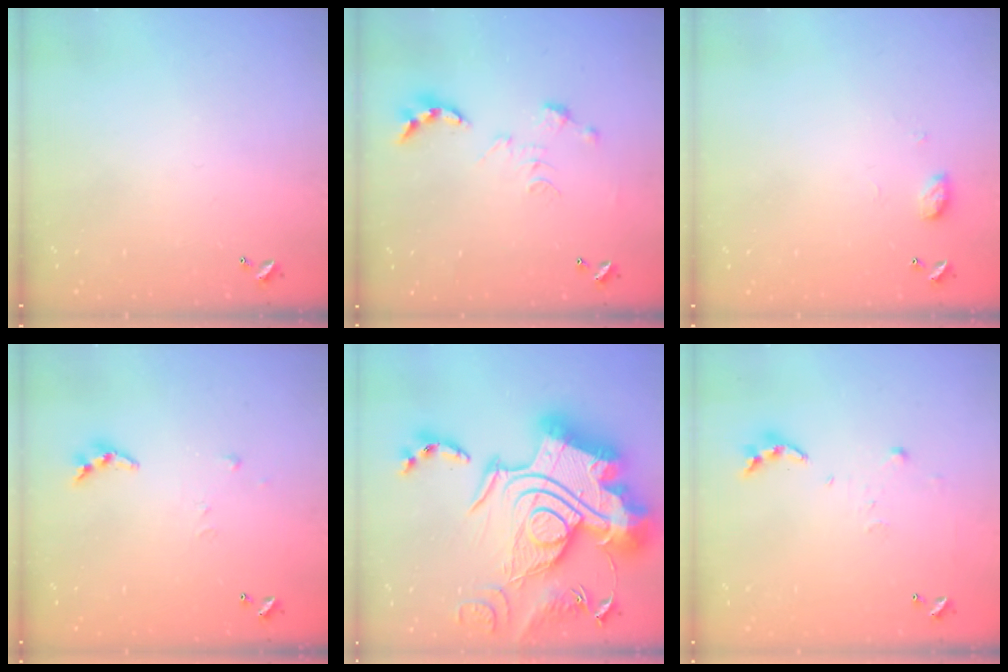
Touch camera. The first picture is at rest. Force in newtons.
{"total": 0.0}
{"total": 5.3, "press": 5.2, "slide": 0.8}
{"total": 4.7, "press": 4.7, "slide": 0.3}
{"total": 0.7, "press": 0.7, "slide": 0.1}
{"total": 6.3, "press": 6.3, "slide": 0.6}